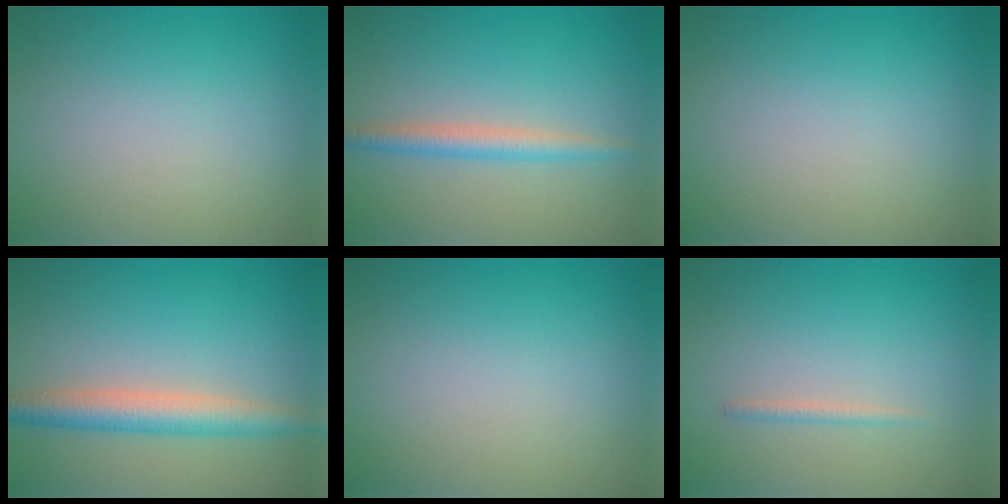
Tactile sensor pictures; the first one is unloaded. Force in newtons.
{"total": 2.3, "press": 2.3, "slide": 0.1}
{"total": 0.0}
{"total": 4.1, "press": 4.1, "slide": 0.1}
{"total": 0.0}
{"total": 0.8, "press": 0.8, "slide": 0.0}